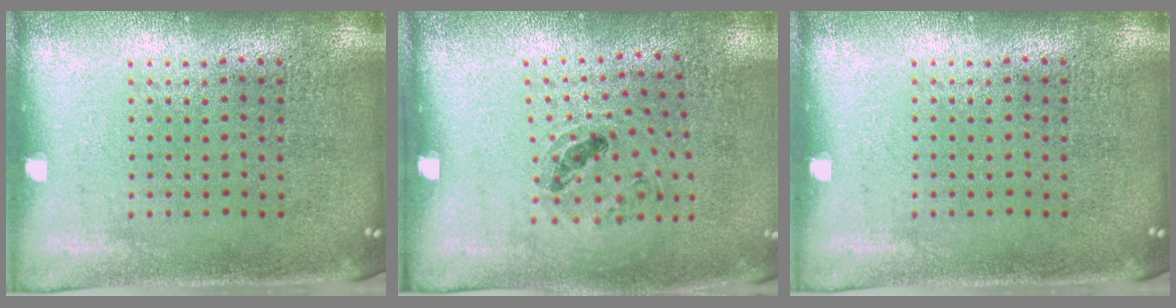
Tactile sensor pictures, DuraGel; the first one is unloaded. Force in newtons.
{"total": 1.0, "press": 0.8, "slide": 0.5}
{"total": 0.0}